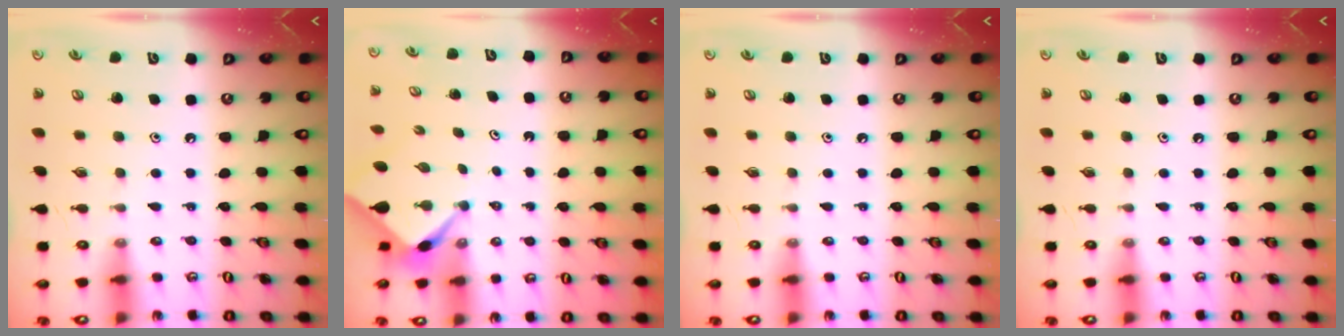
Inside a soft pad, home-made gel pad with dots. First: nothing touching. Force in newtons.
{"total": 2.6, "press": 2.5, "slide": 0.3}
{"total": 0.0}
{"total": 0.0}